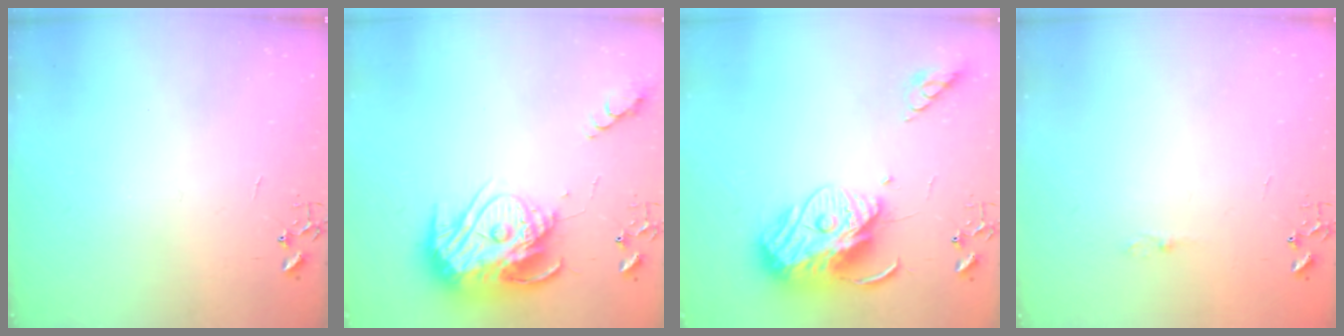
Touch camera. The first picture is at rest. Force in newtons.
{"total": 19.3, "press": 19.2, "slide": 1.7}
{"total": 15.0, "press": 14.9, "slide": 1.3}
{"total": 2.7, "press": 2.7, "slide": 0.4}